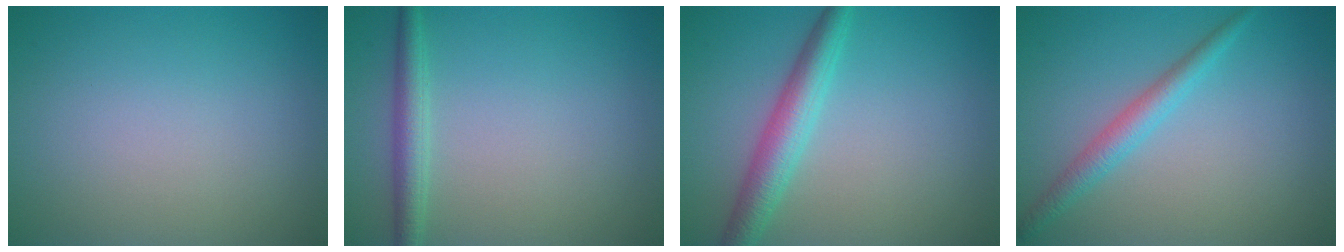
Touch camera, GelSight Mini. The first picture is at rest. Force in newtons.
{"total": 2.4, "press": 2.4, "slide": 0.1}
{"total": 3.9, "press": 3.9, "slide": 0.0}
{"total": 2.4, "press": 2.4, "slide": 0.1}